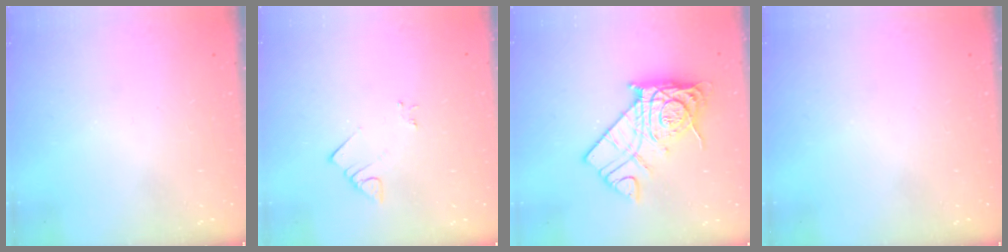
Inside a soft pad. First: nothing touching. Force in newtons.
{"total": 2.7, "press": 2.7, "slide": 0.2}
{"total": 16.3, "press": 16.3, "slide": 1.6}
{"total": 0.0}